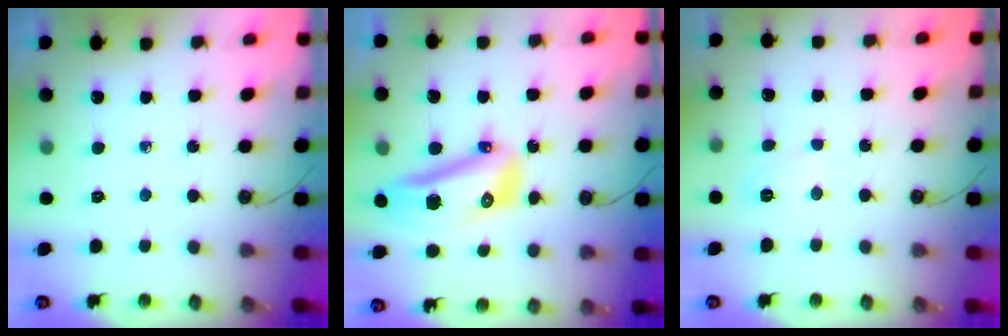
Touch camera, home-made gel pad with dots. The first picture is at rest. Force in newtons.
{"total": 14.0, "press": 13.8, "slide": 2.5}
{"total": 3.9, "press": 3.7, "slide": 1.1}